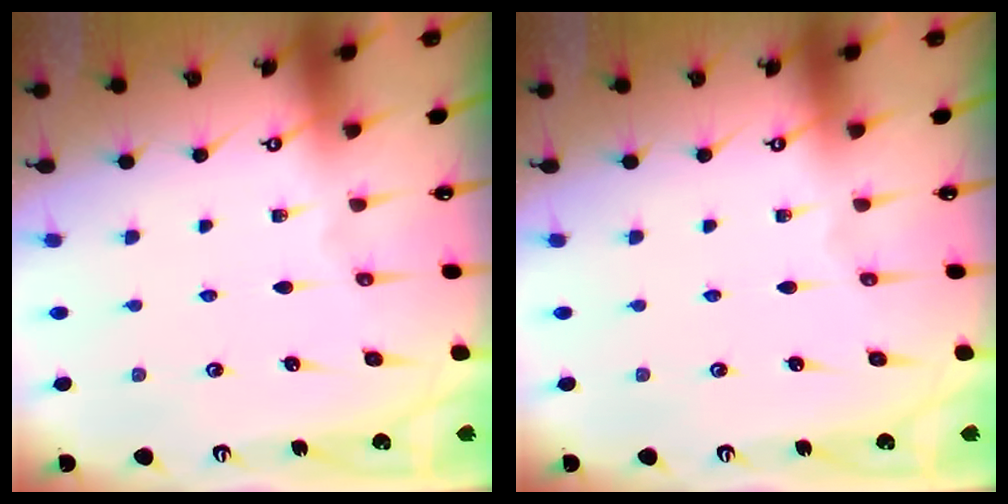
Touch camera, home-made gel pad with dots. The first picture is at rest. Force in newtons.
{"total": 0.0}